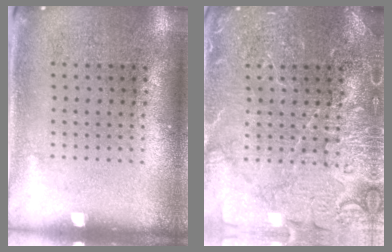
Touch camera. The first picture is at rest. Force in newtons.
{"total": 6.5, "press": 6.4, "slide": 1.0}